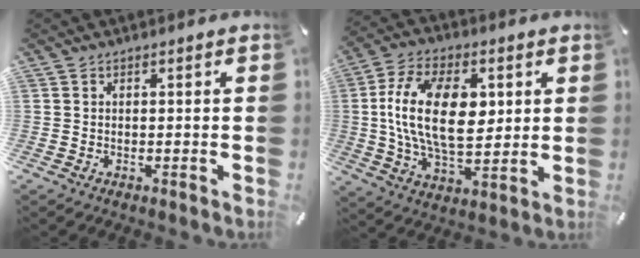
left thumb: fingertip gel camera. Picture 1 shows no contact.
{"total": 18.6, "force": [2.6, 10.8, 14.9], "torque": [-0.302, 0.002, 0.039]}